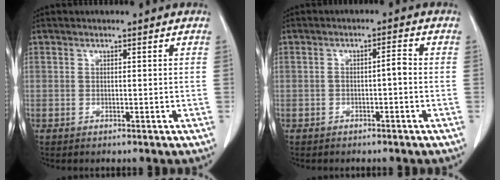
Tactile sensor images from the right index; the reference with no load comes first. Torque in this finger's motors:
{"motor_torque": [0.26, -0.21, 0.10, 0.03]}